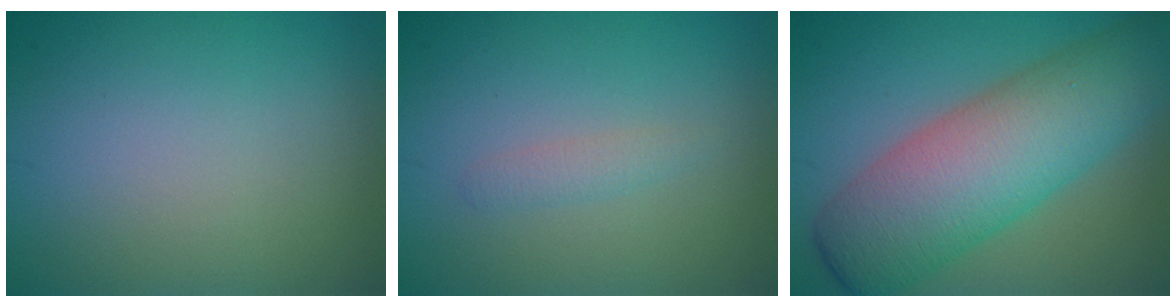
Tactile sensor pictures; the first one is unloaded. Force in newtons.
{"total": 1.1, "press": 1.1, "slide": 0.0}
{"total": 9.8, "press": 9.8, "slide": 0.1}